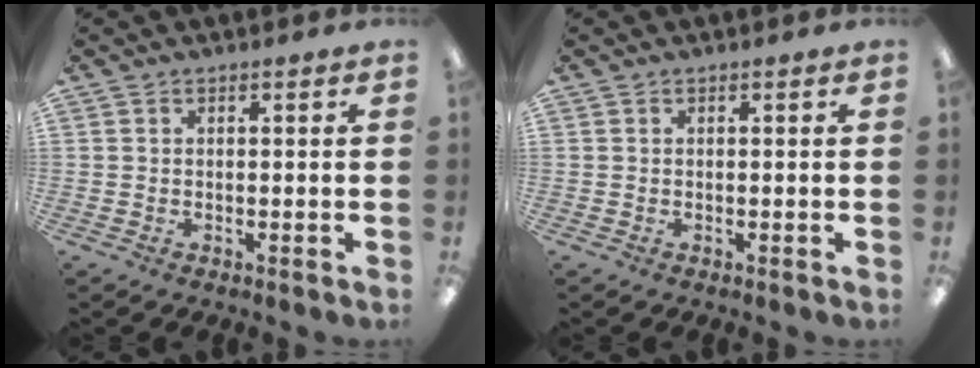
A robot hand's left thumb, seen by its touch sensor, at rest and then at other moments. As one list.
[{"total": 0.0}]